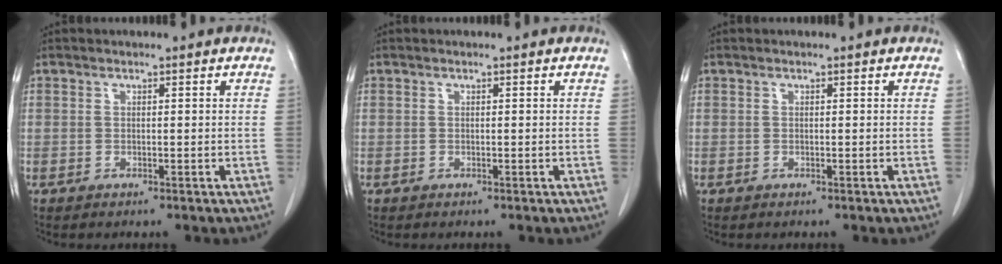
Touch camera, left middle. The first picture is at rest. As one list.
[{"total": 0.0}, {"total": 0.0}]